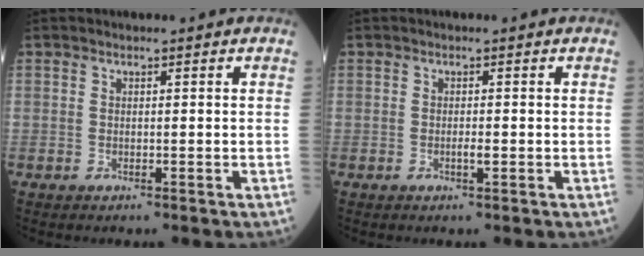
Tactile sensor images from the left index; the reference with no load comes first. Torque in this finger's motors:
{"motor_torque": [0.35, 0.10, 0.00, 0.02]}